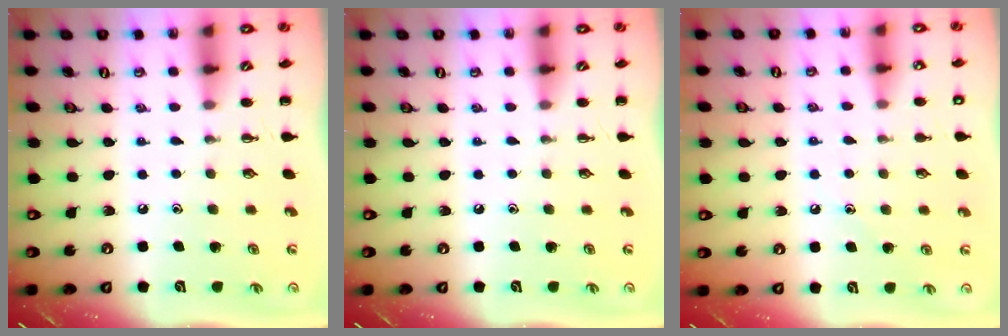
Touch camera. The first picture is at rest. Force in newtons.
{"total": 0.0}
{"total": 8.1, "press": 7.8, "slide": 2.1}